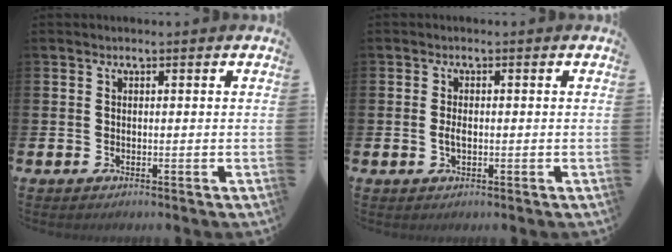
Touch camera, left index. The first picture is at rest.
{"total": 1.7, "force": [-0.3, 0.9, 1.5], "torque": [-0.028, 0.002, -0.006]}